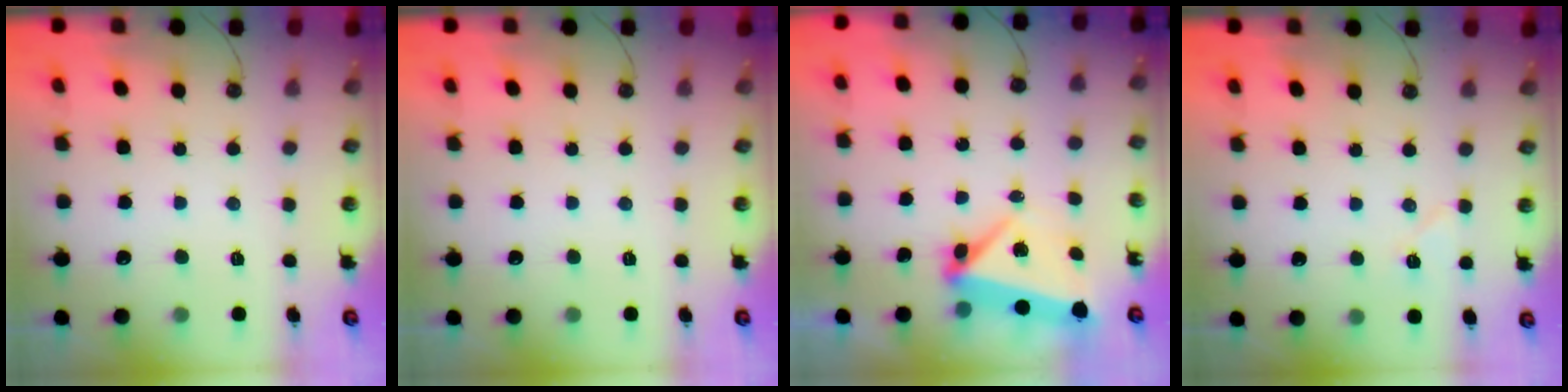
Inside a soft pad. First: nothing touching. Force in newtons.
{"total": 0.0}
{"total": 5.5, "press": 5.1, "slide": 2.0}
{"total": 5.3, "press": 5.1, "slide": 1.5}